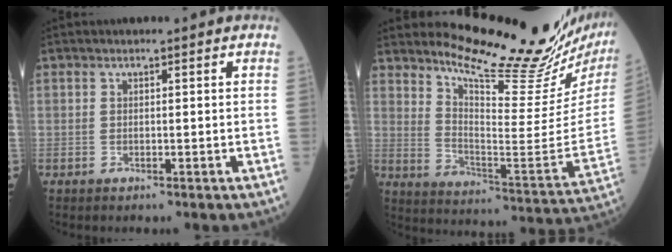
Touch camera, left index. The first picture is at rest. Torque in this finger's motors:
{"motor_torque": [1.01, -1.13, 0.42, 0.04]}